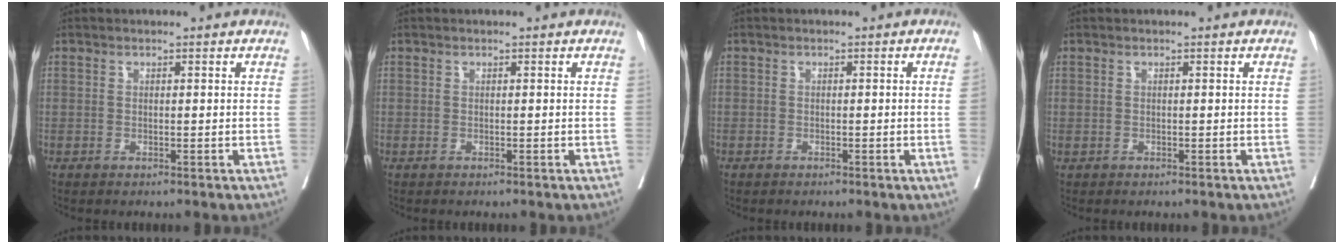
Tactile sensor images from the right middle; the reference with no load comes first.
{"total": 0.0}
{"total": 1.0, "force": [-0.2, -0.3, 0.9], "torque": [-0.011, 0.000, -0.004]}
{"total": 0.0}